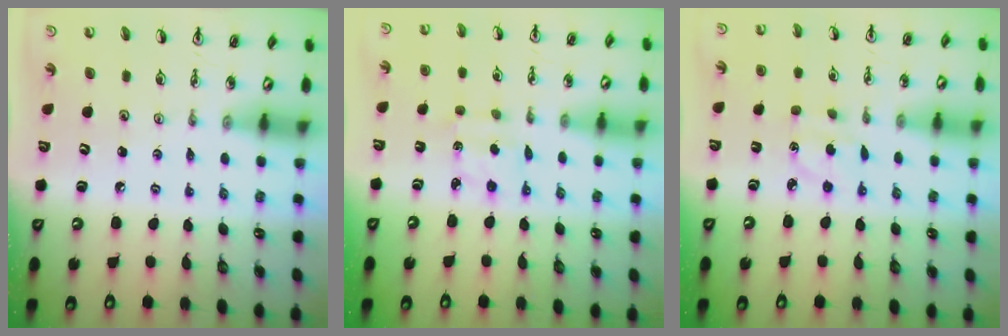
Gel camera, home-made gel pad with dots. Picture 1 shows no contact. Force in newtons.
{"total": 2.2, "press": 2.1, "slide": 0.6}
{"total": 3.0, "press": 2.9, "slide": 0.8}